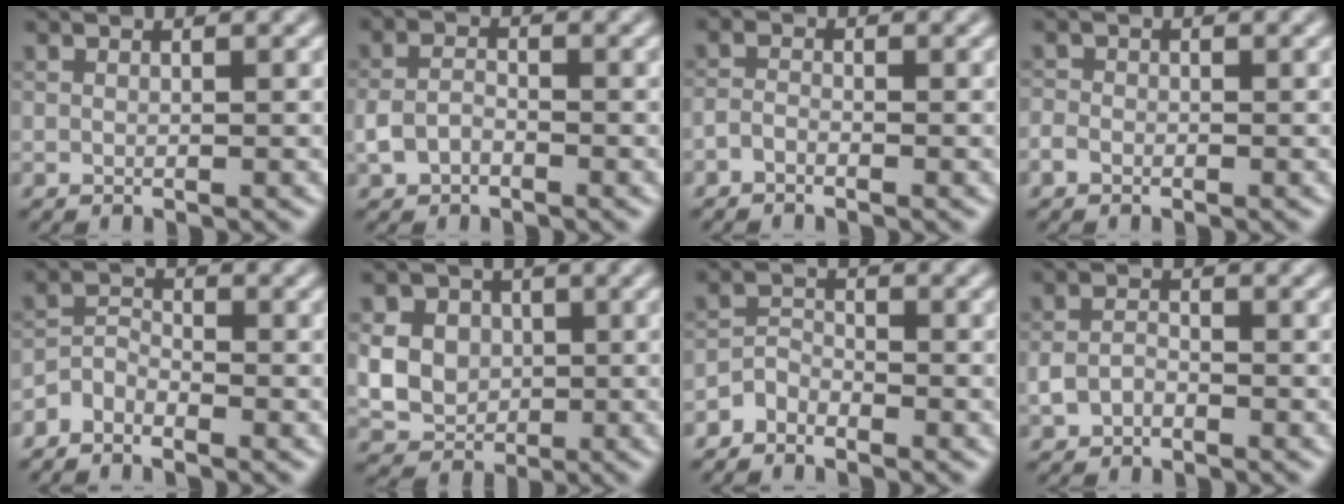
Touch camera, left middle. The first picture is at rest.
{"total": 2.0, "force": [-0.8, 1.3, 1.2], "torque": [-0.029, 0.003, -0.021]}
{"total": 1.1, "force": [-0.8, 0.4, 0.6], "torque": [-0.013, 0.001, -0.020]}
{"total": 1.2, "force": [-0.7, 0.8, 0.4], "torque": [-0.005, 0.001, -0.018]}
{"total": 2.1, "force": [-1.8, 0.8, 0.6], "torque": [-0.012, 0.008, -0.043]}
{"total": 7.5, "force": [1.6, 6.5, 3.4], "torque": [-0.066, 0.025, 0.023]}
{"total": 1.8, "force": [-1.5, 0.8, 0.4], "torque": [-0.003, 0.011, -0.034]}
{"total": 1.7, "force": [-0.8, 1.1, 1.0], "torque": [-0.022, 0.003, -0.020]}